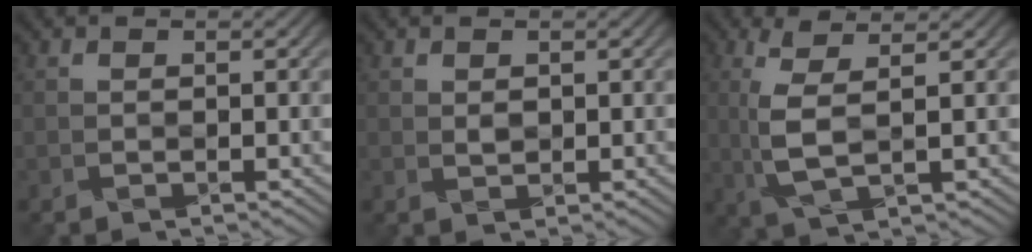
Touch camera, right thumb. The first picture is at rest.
{"total": 1.0, "force": [0.6, 0.7, 0.3], "torque": [-0.007, 0.000, 0.015]}
{"total": 4.9, "force": [1.1, 1.3, 4.6], "torque": [-0.110, 0.004, 0.028]}